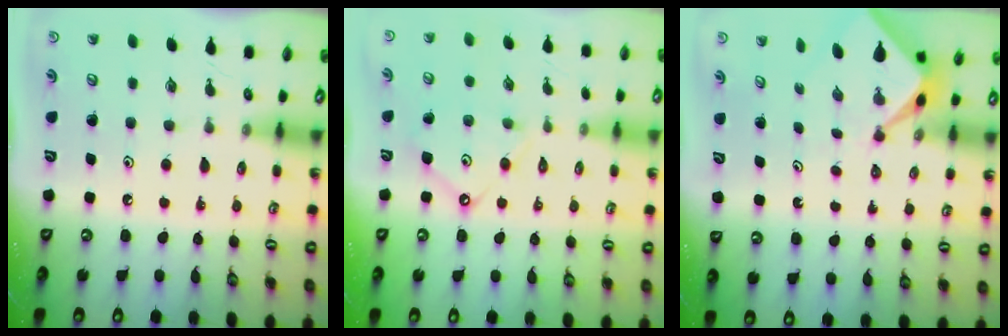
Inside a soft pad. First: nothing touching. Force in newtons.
{"total": 8.5, "press": 8.4, "slide": 0.9}
{"total": 2.4, "press": 2.3, "slide": 0.3}